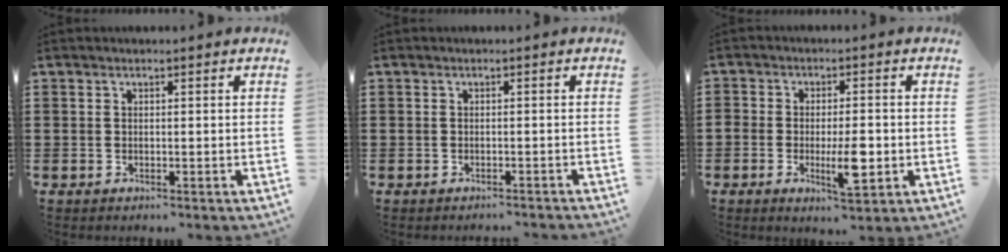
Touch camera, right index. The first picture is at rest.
{"total": 0.9, "force": [-0.9, 0.0, -0.1], "torque": [0.000, -0.002, -0.020]}
{"total": 6.3, "force": [-1.6, 2.2, 5.7], "torque": [-0.106, -0.002, -0.027]}